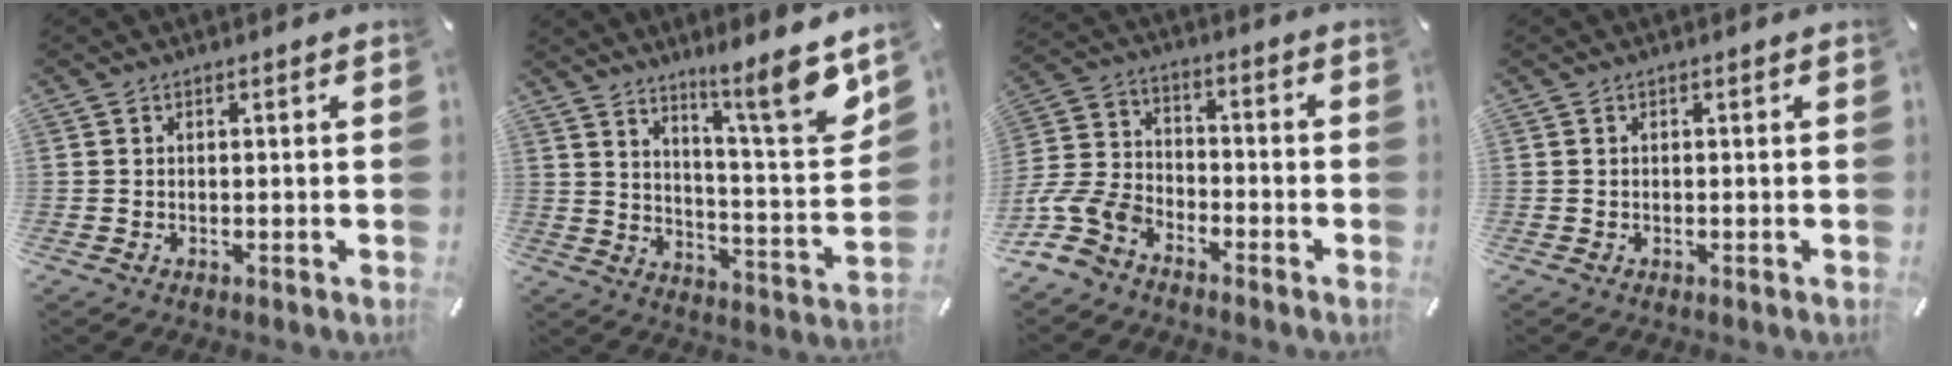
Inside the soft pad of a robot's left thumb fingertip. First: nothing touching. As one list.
[{"total": 14.6, "force": [10.8, 1.9, 9.7], "torque": [-0.134, -0.092, 0.169]}, {"total": 10.7, "force": [-7.0, 7.0, 4.1], "torque": [-0.104, 0.030, -0.136]}, {"total": 0.0}]